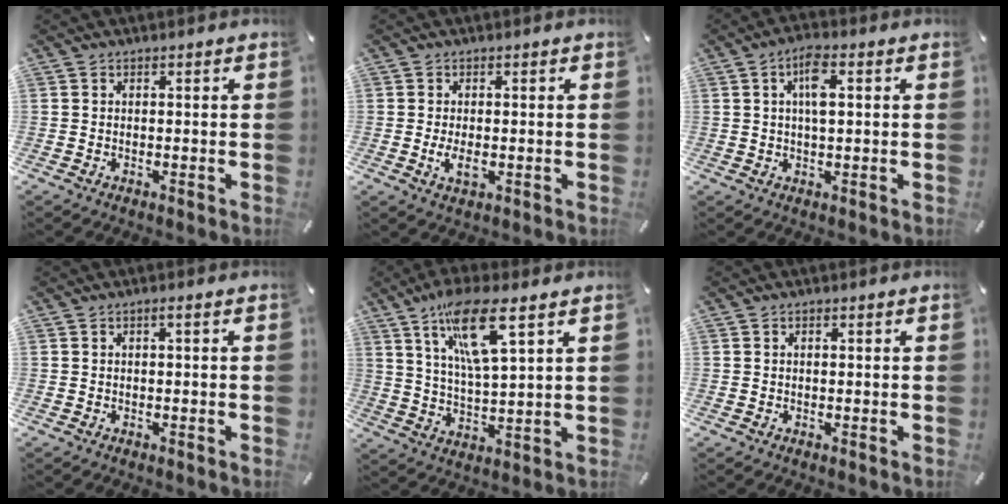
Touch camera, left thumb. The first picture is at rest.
{"total": 3.7, "force": [-0.5, 1.8, 3.1], "torque": [-0.069, -0.010, -0.015]}
{"total": 6.0, "force": [1.6, 2.2, 5.4], "torque": [-0.102, 0.007, 0.024]}
{"total": 1.0, "force": [-0.1, 0.1, 1.0], "torque": [-0.016, -0.001, -0.002]}
{"total": 13.5, "force": [7.4, 3.2, 10.8], "torque": [-0.213, -0.010, 0.126]}
{"total": 0.6, "force": [0.1, 0.3, 0.5], "torque": [-0.010, 0.002, 0.001]}